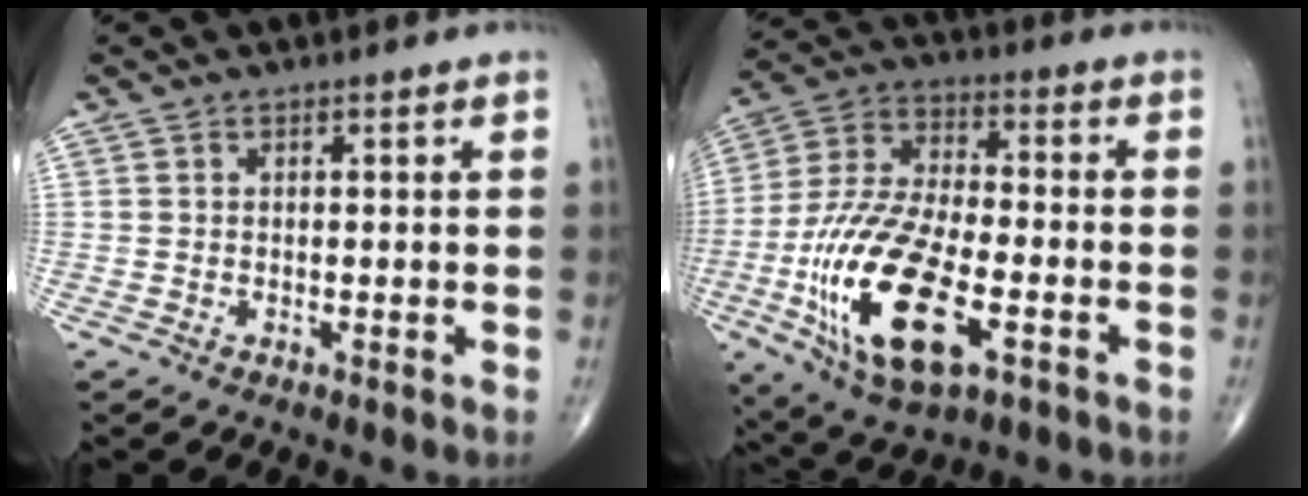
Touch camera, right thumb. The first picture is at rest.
{"total": 21.8, "force": [-7.2, 9.5, 18.3], "torque": [-0.367, 0.013, -0.120]}